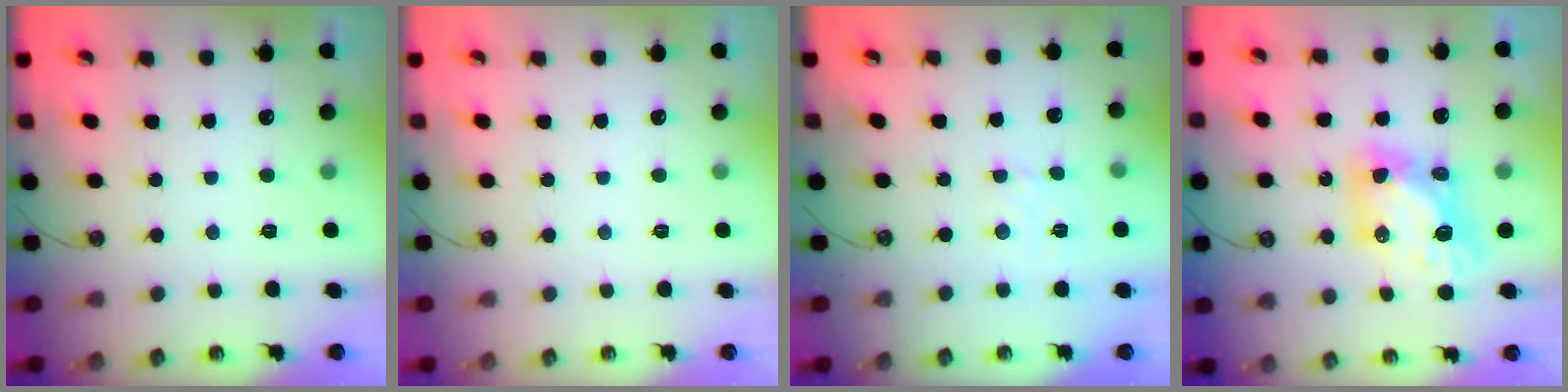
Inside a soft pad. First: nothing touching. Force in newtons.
{"total": 0.0}
{"total": 2.1, "press": 2.1, "slide": 0.5}
{"total": 10.5, "press": 10.4, "slide": 1.0}